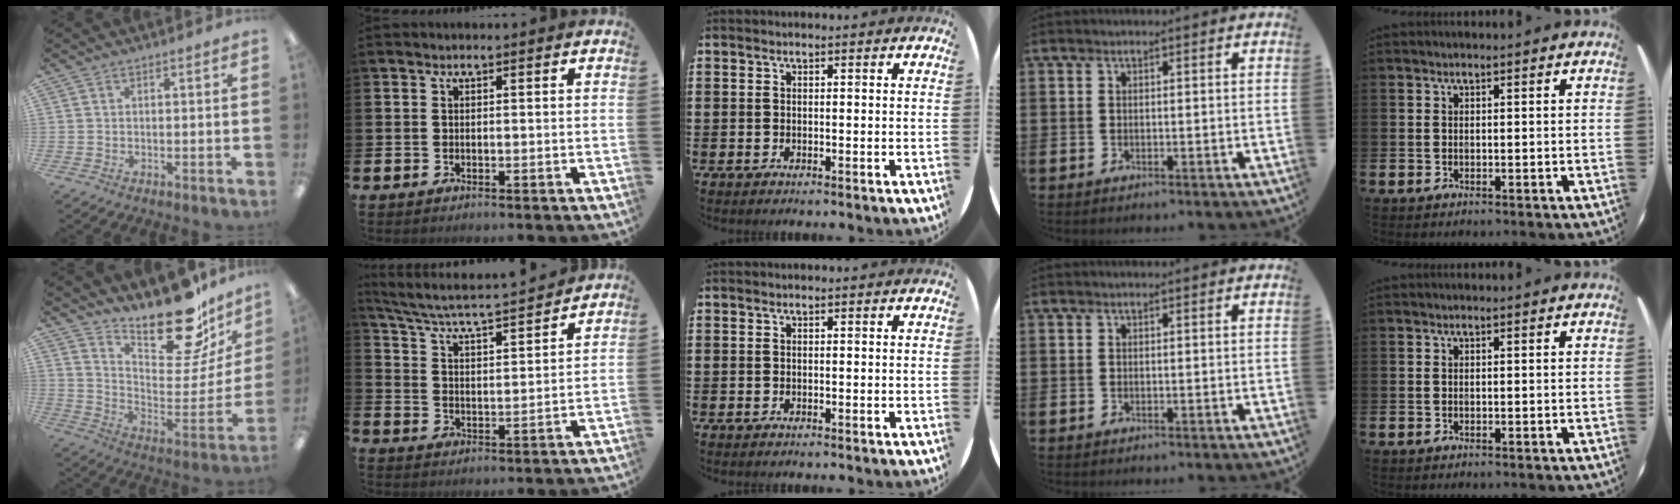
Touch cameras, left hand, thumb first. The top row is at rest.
{"thumb": {"total": 21.8, "force": [18.8, 6.3, 8.9], "torque": [-0.118, -0.152, 0.315]}, "index": {"total": 5.0, "force": [4.8, 0.2, 1.4], "torque": [-0.054, -0.046, 0.074]}}